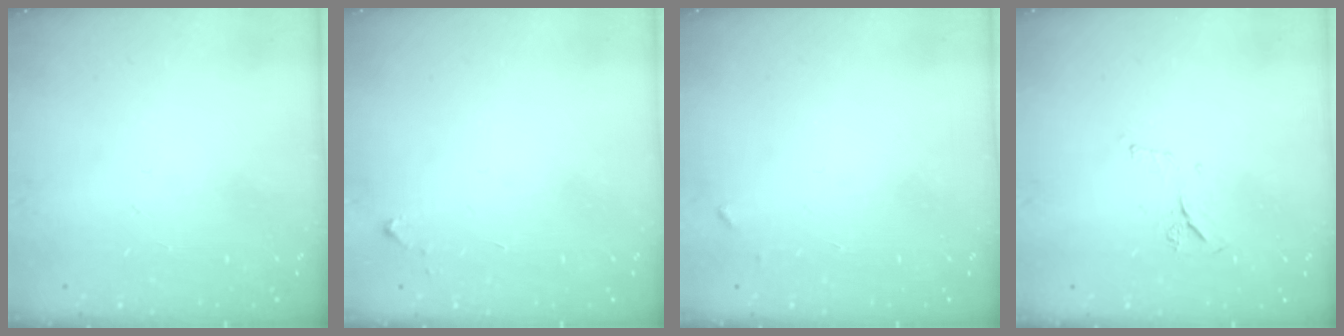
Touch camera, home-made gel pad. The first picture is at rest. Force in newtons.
{"total": 2.6, "press": 2.6, "slide": 0.4}
{"total": 3.6, "press": 3.6, "slide": 0.2}
{"total": 6.5, "press": 6.5, "slide": 0.8}